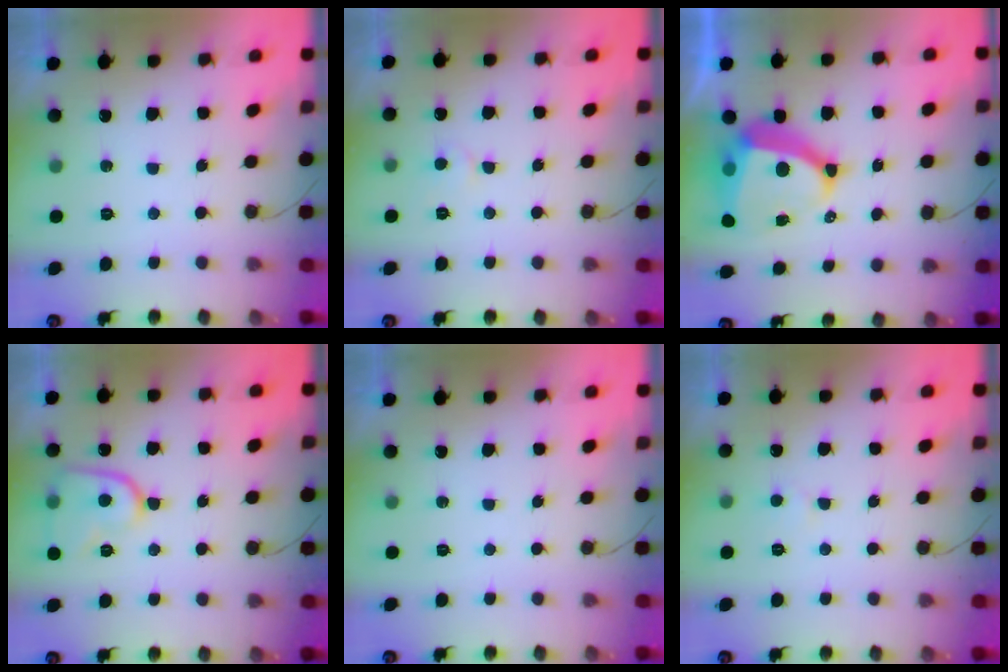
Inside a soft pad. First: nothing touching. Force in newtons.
{"total": 4.4, "press": 4.4, "slide": 0.3}
{"total": 13.1, "press": 13.0, "slide": 1.7}
{"total": 11.1, "press": 11.1, "slide": 1.0}
{"total": 0.0}
{"total": 2.0, "press": 2.0, "slide": 0.2}